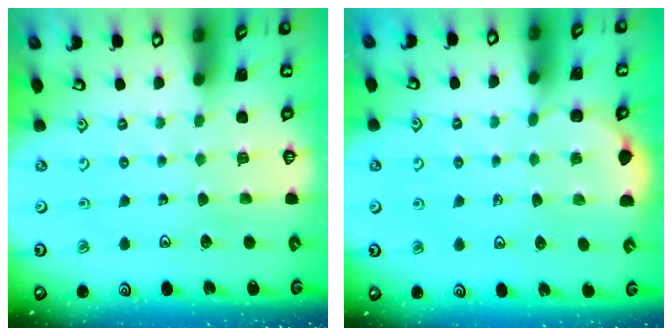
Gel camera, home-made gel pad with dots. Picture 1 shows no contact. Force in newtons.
{"total": 3.0, "press": 2.9, "slide": 0.9}